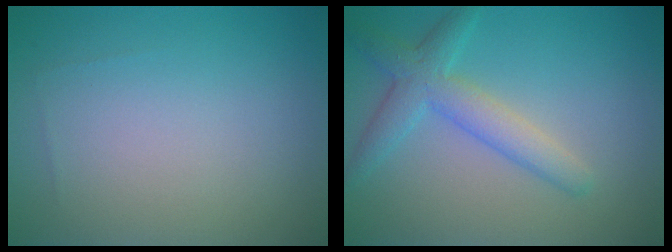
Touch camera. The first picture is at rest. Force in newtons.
{"total": 3.7, "press": 3.7, "slide": 0.1}